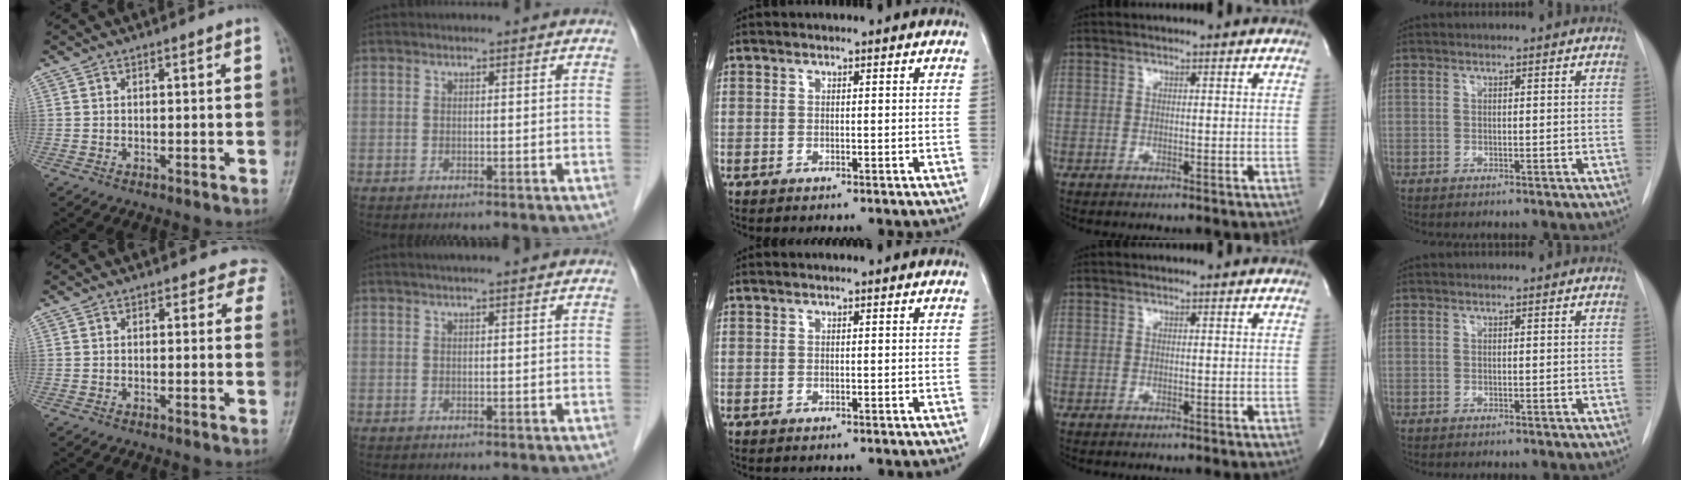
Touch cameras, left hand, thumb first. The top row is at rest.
{"thumb": {"total": 3.1, "force": [2.2, 2.2, 0.3], "torque": [0.031, -0.008, -0.004]}, "index": {"total": 4.7, "force": [4.0, 0.2, 2.6], "torque": [-0.034, 0.026, 0.055]}}